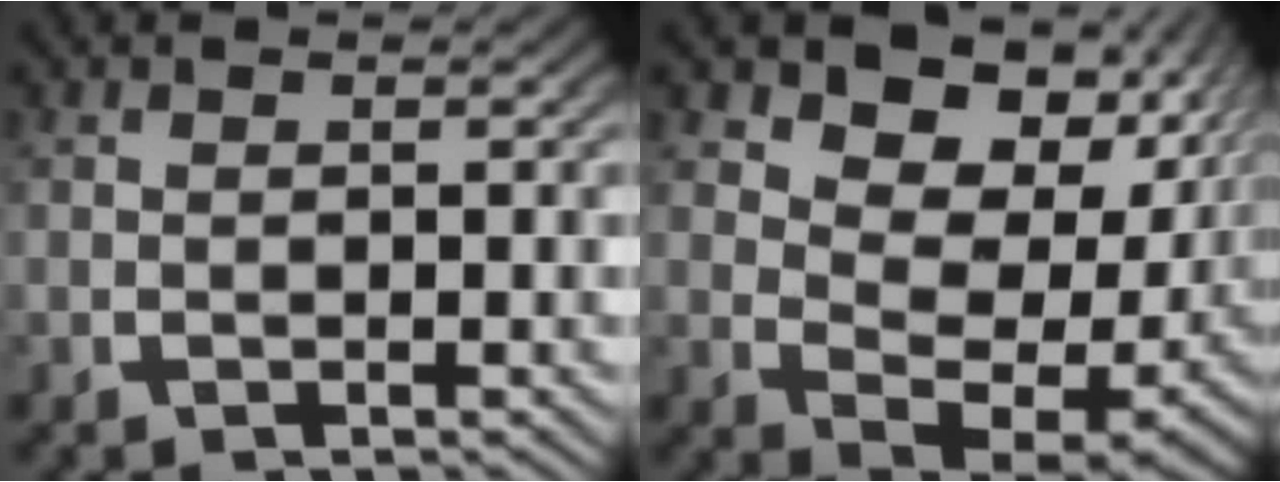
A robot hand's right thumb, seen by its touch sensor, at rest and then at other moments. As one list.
[{"total": 11.3, "force": [1.7, 7.6, 8.2], "torque": [-0.136, -0.013, 0.020]}]